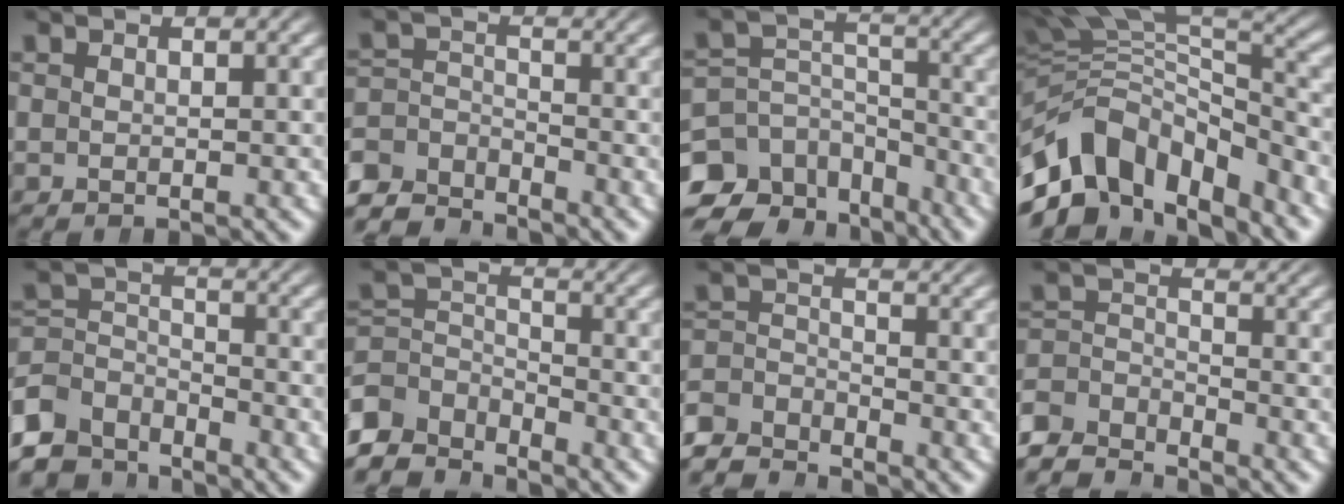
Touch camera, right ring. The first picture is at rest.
{"total": 5.3, "force": [-4.0, 3.0, 1.9], "torque": [-0.051, -0.033, -0.058]}
{"total": 10.1, "force": [-5.5, 6.9, 4.9], "torque": [-0.085, -0.041, -0.082]}
{"total": 12.8, "force": [-3.5, 9.4, 7.9], "torque": [-0.165, -0.038, -0.046]}
{"total": 6.8, "force": [-4.1, 4.6, 2.8], "torque": [-0.076, -0.043, -0.055]}
{"total": 6.3, "force": [-3.6, 4.4, 2.7], "torque": [-0.072, -0.045, -0.048]}
{"total": 4.7, "force": [-3.5, 2.8, 1.5], "torque": [-0.032, -0.025, -0.060]}
{"total": 5.0, "force": [-3.4, 3.2, 1.7], "torque": [-0.044, -0.030, -0.056]}